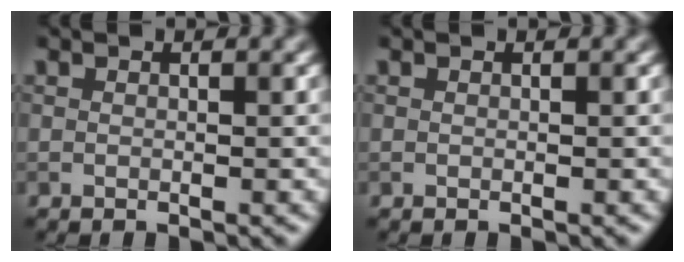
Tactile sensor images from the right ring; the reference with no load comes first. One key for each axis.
{"total": 0.0}